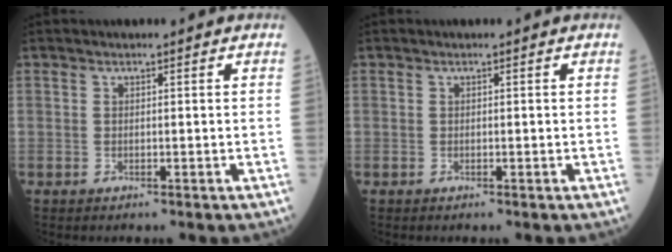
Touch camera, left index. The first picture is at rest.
{"total": 0.0}